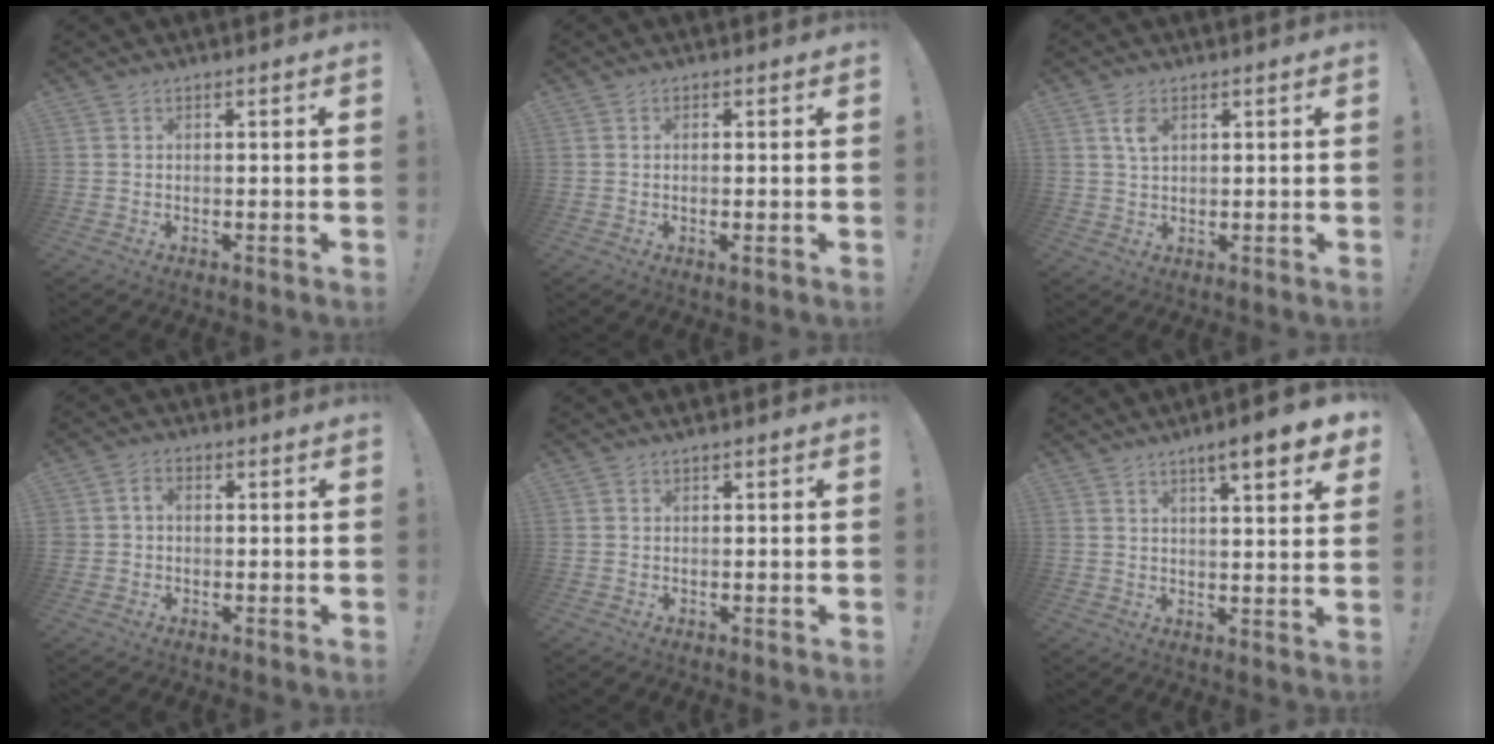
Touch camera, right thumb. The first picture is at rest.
{"total": 1.6, "force": [-0.2, 0.2, 1.6], "torque": [-0.018, -0.003, -0.005]}
{"total": 4.5, "force": [2.2, 2.4, 3.1], "torque": [-0.048, -0.008, 0.039]}
{"total": 2.7, "force": [-0.3, 2.2, 1.5], "torque": [-0.027, 0.008, -0.006]}
{"total": 0.0}
{"total": 8.5, "force": [5.1, 1.1, 6.6], "torque": [-0.076, -0.036, 0.078]}